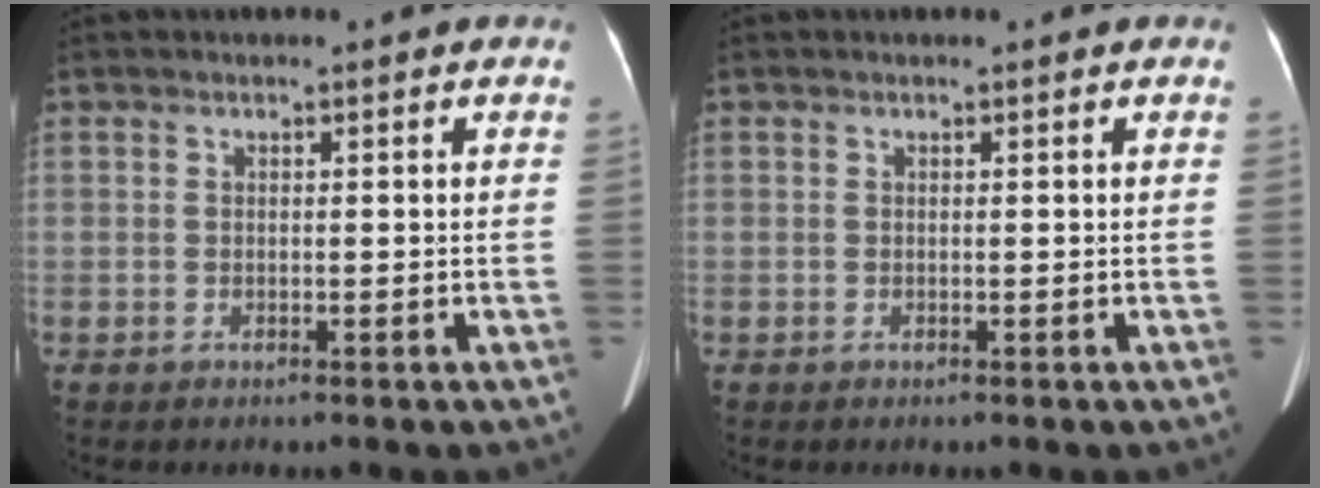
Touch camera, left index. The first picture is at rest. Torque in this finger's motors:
{"motor_torque": [0.00, 0.00, 0.00, 0.00]}